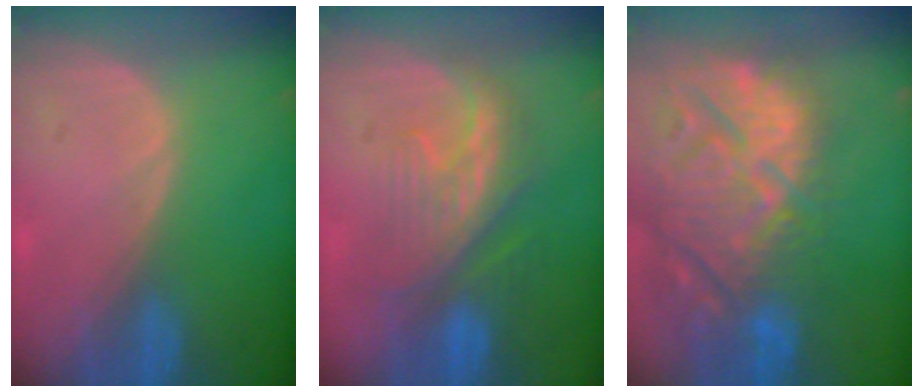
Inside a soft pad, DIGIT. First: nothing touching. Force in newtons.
{"total": 8.5, "press": 8.2, "slide": 2.3}
{"total": 15.4, "press": 13.1, "slide": 8.0}